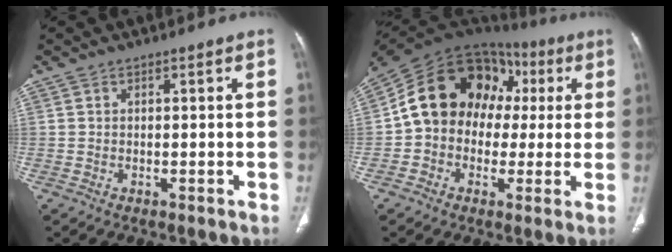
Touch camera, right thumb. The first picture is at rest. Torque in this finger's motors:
{"motor_torque": [2.33, 2.67, 1.43, -0.76, 0.16]}